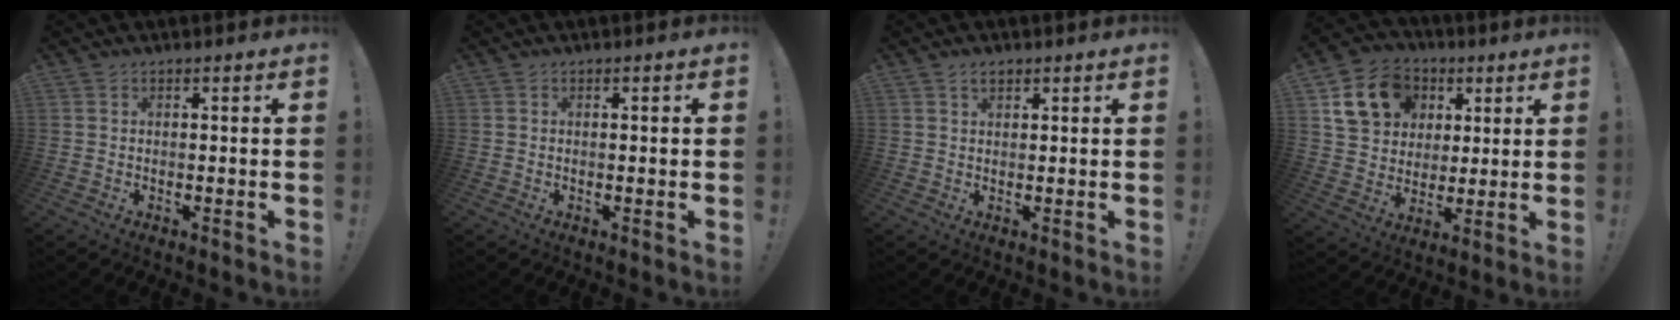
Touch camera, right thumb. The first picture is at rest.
{"total": 0.6, "force": [-0.1, 0.1, 0.6], "torque": [-0.011, 0.001, -0.002]}
{"total": 2.1, "force": [1.3, 1.1, 1.1], "torque": [-0.013, -0.004, 0.022]}
{"total": 15.4, "force": [6.3, 12.5, 6.5], "torque": [-0.095, -0.016, 0.131]}